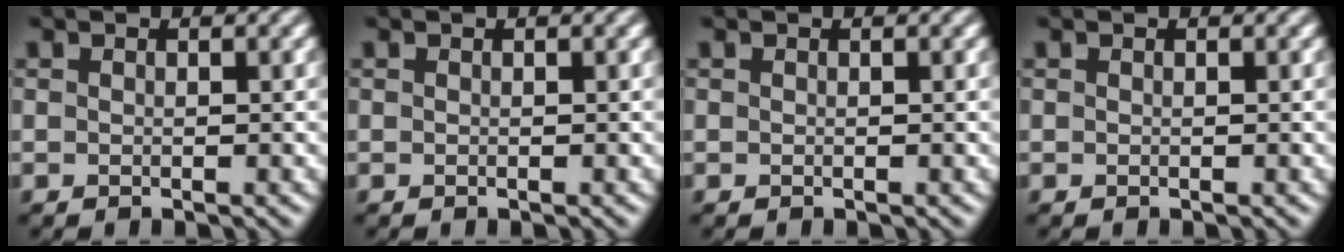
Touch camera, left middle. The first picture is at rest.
{"total": 0.0}
{"total": 0.0}
{"total": 0.0}